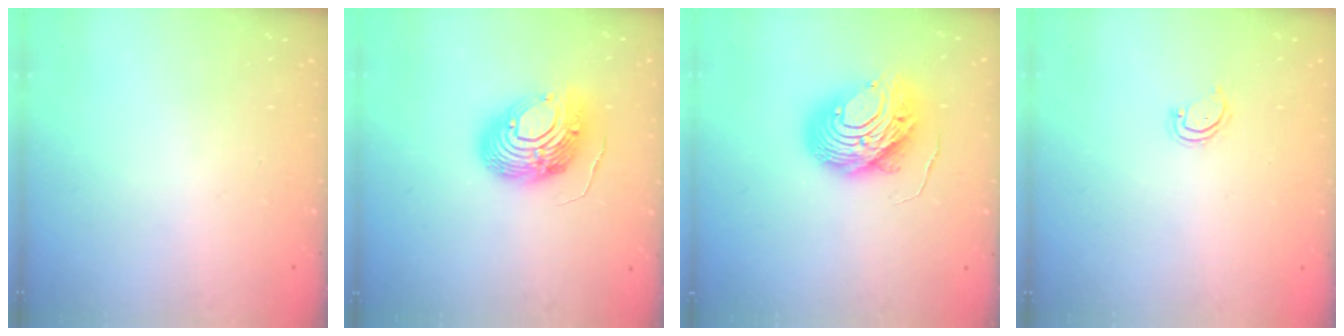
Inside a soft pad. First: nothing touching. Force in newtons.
{"total": 13.7, "press": 13.7, "slide": 1.2}
{"total": 12.2, "press": 12.1, "slide": 1.4}
{"total": 2.8, "press": 2.8, "slide": 0.3}